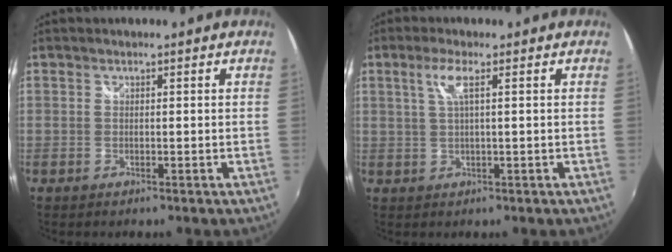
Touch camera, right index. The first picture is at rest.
{"total": 3.4, "force": [1.1, -0.1, 3.2], "torque": [-0.065, 0.001, 0.024]}